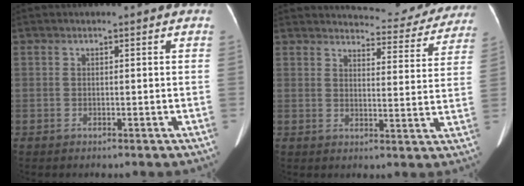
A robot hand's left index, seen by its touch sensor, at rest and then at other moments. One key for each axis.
{"total": 14.9, "fx": 14.2, "fy": 3.3, "fz": 2.7, "tx": -0.007, "ty": -0.032, "tz": 0.150}